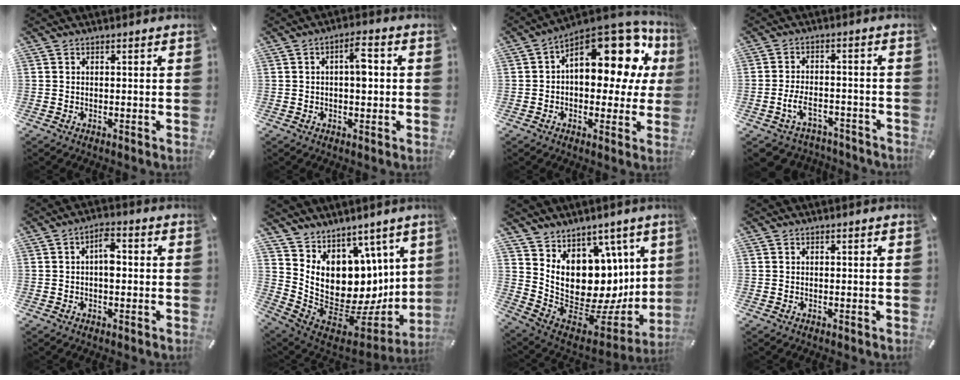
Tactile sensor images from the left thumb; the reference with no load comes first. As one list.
[{"total": 5.4, "force": [0.3, 2.5, 4.8], "torque": [-0.068, 0.006, -0.002]}, {"total": 20.7, "force": [8.0, 11.1, 15.5], "torque": [-0.193, -0.064, 0.135]}, {"total": 6.8, "force": [-3.2, 4.2, 4.2], "torque": [-0.092, 0.010, -0.060]}, {"total": 4.8, "force": [0.1, 2.4, 4.2], "torque": [-0.064, 0.008, -0.003]}, {"total": 12.3, "force": [3.5, 10.0, 6.3], "torque": [-0.118, -0.080, 0.073]}, {"total": 15.4, "force": [4.0, 12.3, 8.3], "torque": [-0.128, -0.075, 0.095]}, {"total": 0.0}]